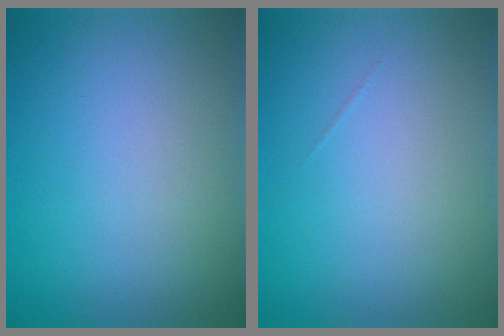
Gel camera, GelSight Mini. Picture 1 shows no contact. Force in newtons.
{"total": 0.0}